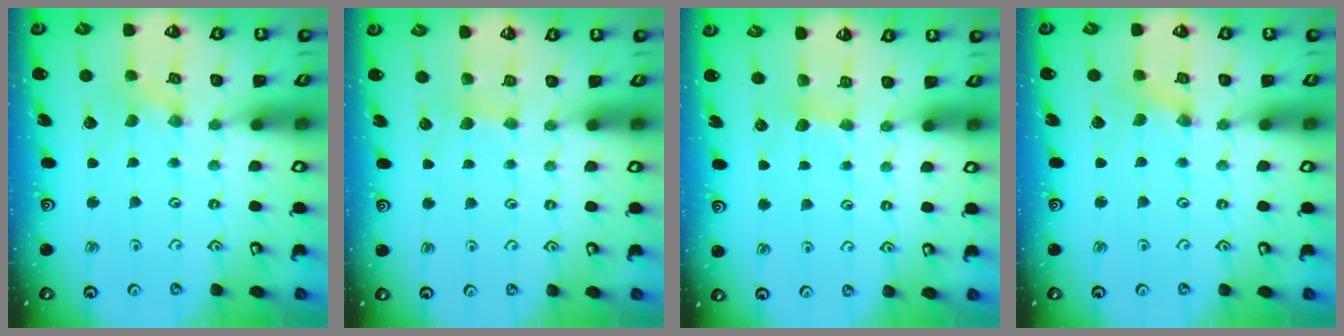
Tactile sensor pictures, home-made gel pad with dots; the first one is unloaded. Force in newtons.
{"total": 2.7, "press": 2.6, "slide": 0.4}
{"total": 4.0, "press": 3.9, "slide": 0.6}
{"total": 0.0}